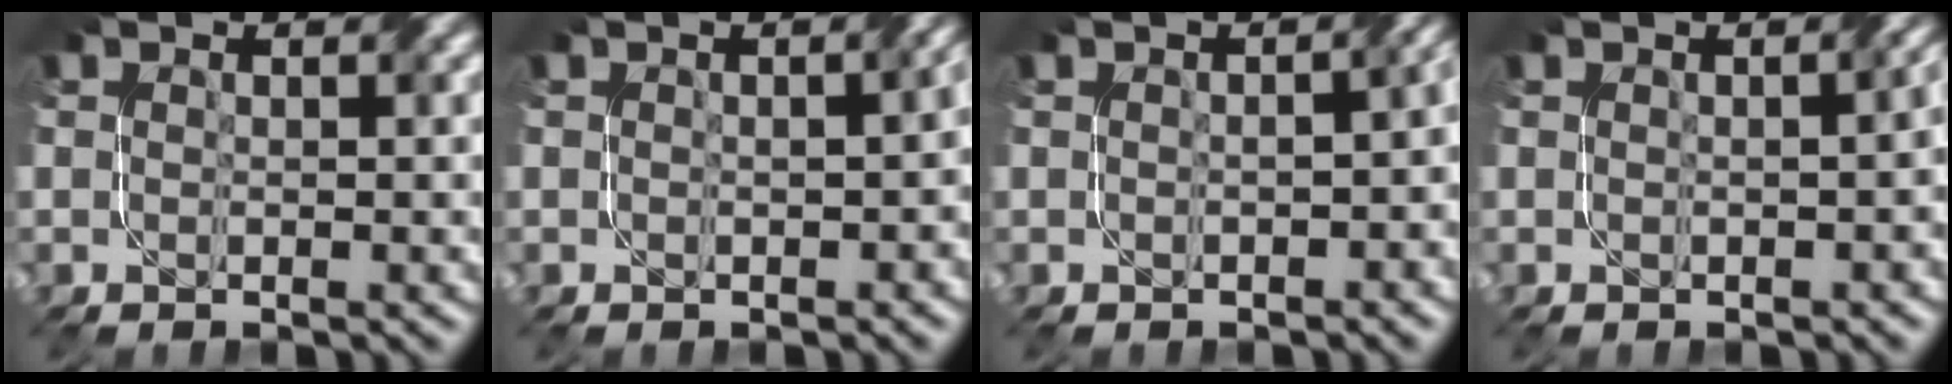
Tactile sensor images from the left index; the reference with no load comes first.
{"total": 2.9, "force": [0.0, 1.5, 2.5], "torque": [-0.017, 0.002, 0.009]}
{"total": 4.8, "force": [-0.4, 2.3, 4.2], "torque": [-0.030, 0.001, -0.002]}
{"total": 3.5, "force": [0.0, 1.5, 3.1], "torque": [-0.017, 0.007, 0.007]}